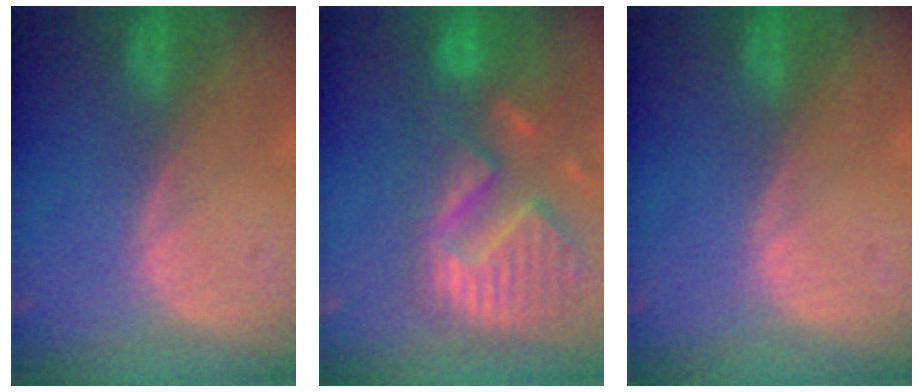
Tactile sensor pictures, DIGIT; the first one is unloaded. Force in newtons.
{"total": 13.9, "press": 11.5, "slide": 7.7}
{"total": 0.0}